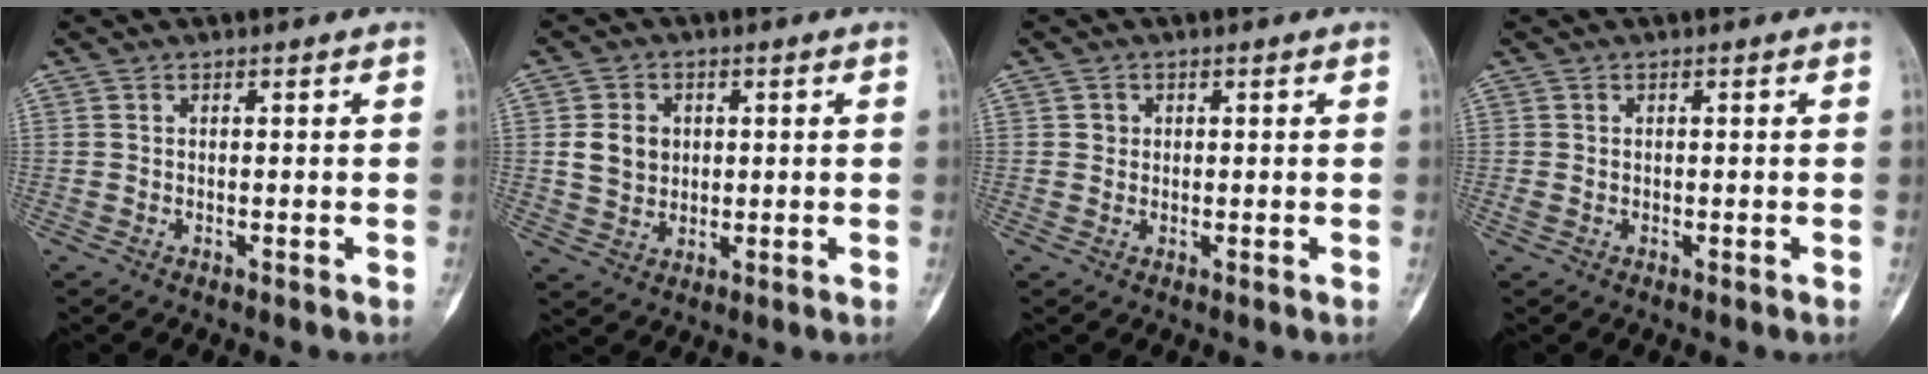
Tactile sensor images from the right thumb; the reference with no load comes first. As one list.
[{"total": 6.4, "force": [1.0, 5.3, 3.4], "torque": [-0.037, -0.006, 0.021]}, {"total": 1.4, "force": [0.3, 1.4, 0.3], "torque": [0.006, 0.002, 0.001]}, {"total": 0.7, "force": [0.0, 0.6, 0.4], "torque": [-0.012, 0.001, 0.002]}]